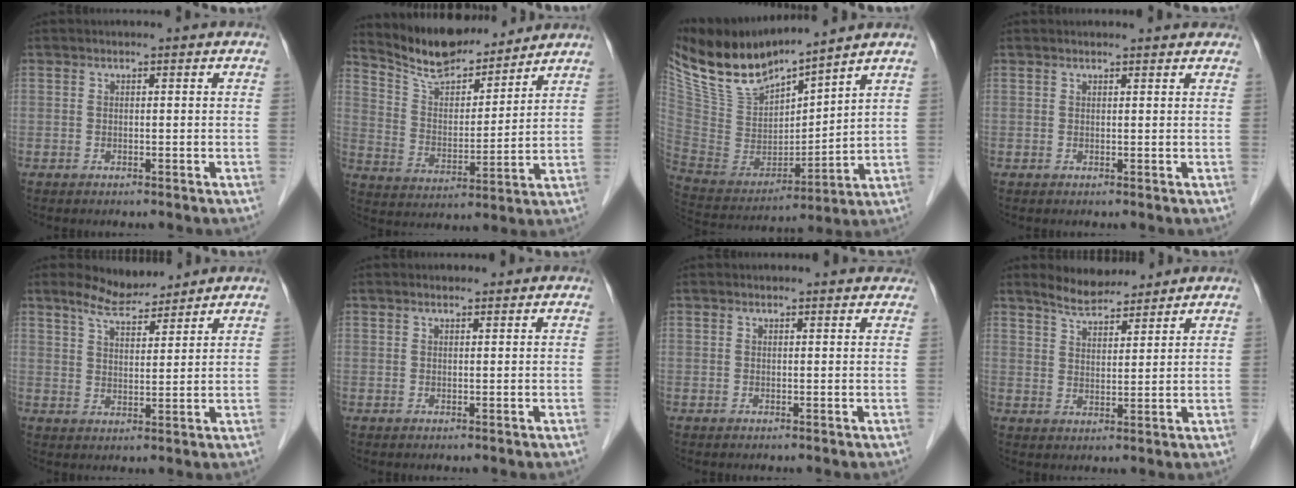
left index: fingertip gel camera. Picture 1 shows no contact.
{"total": 11.6, "force": [11.0, 2.4, 2.9], "torque": [-0.058, 0.006, 0.203]}
{"total": 15.2, "force": [13.7, 2.0, 6.4], "torque": [-0.142, 0.001, 0.276]}
{"total": 3.7, "force": [3.5, 0.8, 0.8], "torque": [-0.009, 0.017, 0.033]}
{"total": 5.6, "force": [5.2, 1.0, 1.8], "torque": [-0.045, 0.012, 0.100]}
{"total": 1.1, "force": [1.0, 0.4, 0.4], "torque": [-0.015, 0.009, 0.016]}
{"total": 4.3, "force": [4.1, 1.1, 0.8], "torque": [-0.003, 0.012, 0.034]}
{"total": 5.6, "force": [5.3, 1.2, 1.5], "torque": [-0.040, 0.013, 0.100]}